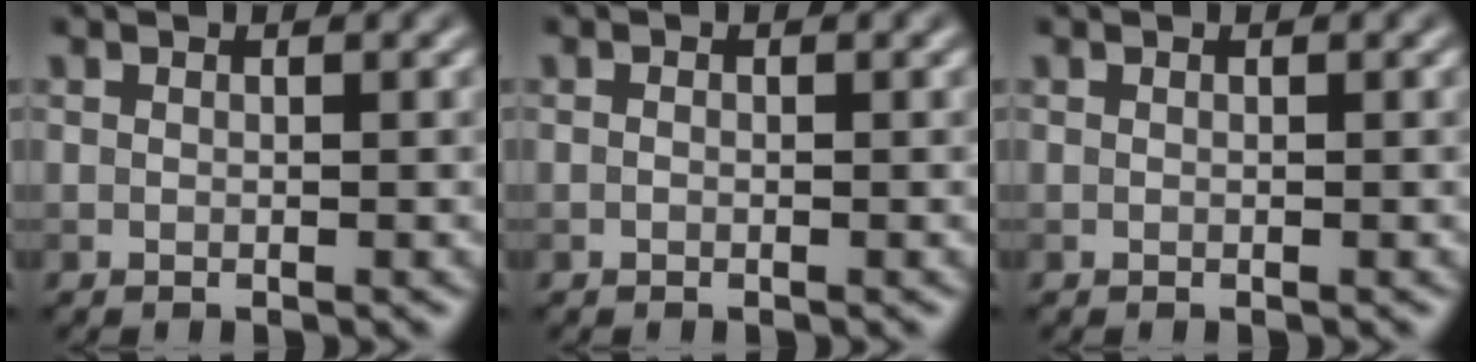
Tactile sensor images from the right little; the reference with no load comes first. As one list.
[{"total": 0.0}, {"total": 0.0}]